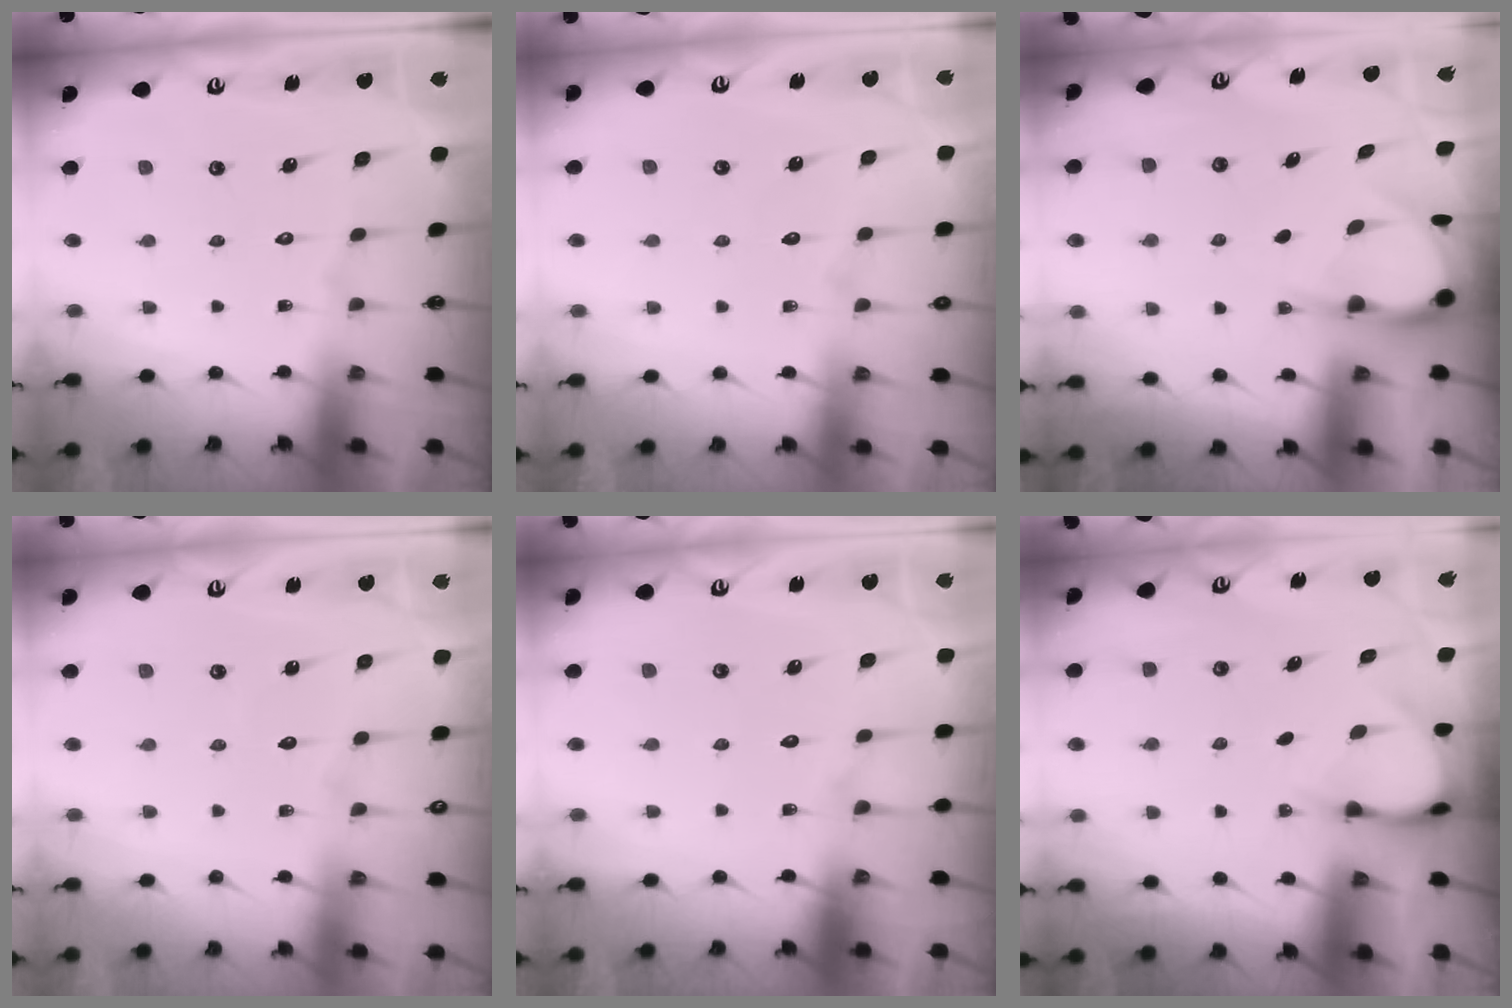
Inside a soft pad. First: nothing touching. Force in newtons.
{"total": 3.0, "press": 3.0, "slide": 0.3}
{"total": 4.7, "press": 4.7, "slide": 0.4}
{"total": 2.5, "press": 2.5, "slide": 0.3}
{"total": 2.9, "press": 2.9, "slide": 0.3}
{"total": 3.9, "press": 3.9, "slide": 0.3}